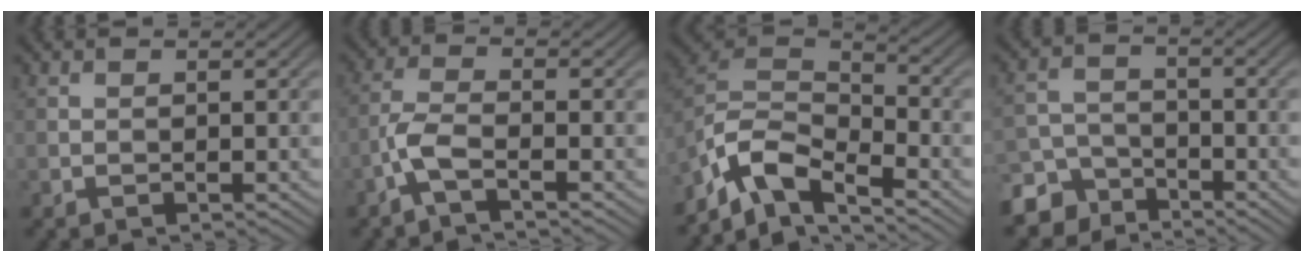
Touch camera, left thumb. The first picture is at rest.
{"total": 3.8, "force": [-2.2, 0.9, 3.0], "torque": [-0.074, 0.003, -0.060]}
{"total": 9.5, "force": [-6.6, 3.6, 5.8], "torque": [-0.126, -0.005, -0.147]}
{"total": 6.1, "force": [-4.5, 3.7, 1.8], "torque": [-0.036, -0.005, -0.097]}